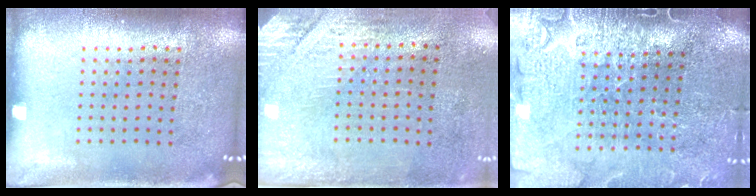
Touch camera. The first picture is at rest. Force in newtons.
{"total": 2.9, "press": 2.5, "slide": 1.5}
{"total": 4.0, "press": 3.5, "slide": 1.9}